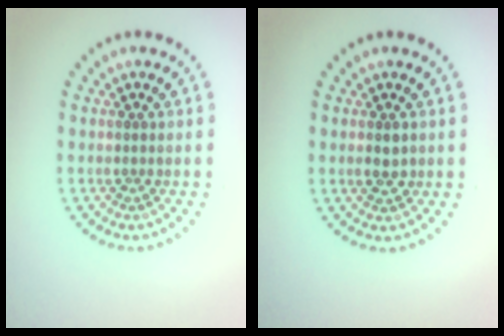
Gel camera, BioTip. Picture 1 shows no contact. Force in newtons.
{"total": 1.3, "press": 1.3, "slide": 0.1}